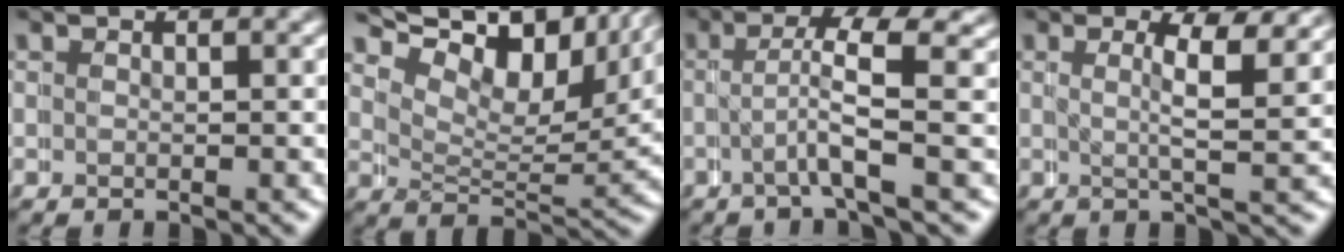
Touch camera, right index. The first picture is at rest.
{"total": 12.0, "force": [9.0, 4.9, 6.3], "torque": [-0.095, 0.031, 0.122]}
{"total": 3.2, "force": [0.5, 0.8, 3.0], "torque": [-0.063, -0.005, 0.000]}
{"total": 3.7, "force": [2.4, 0.3, 2.8], "torque": [-0.051, -0.006, 0.031]}